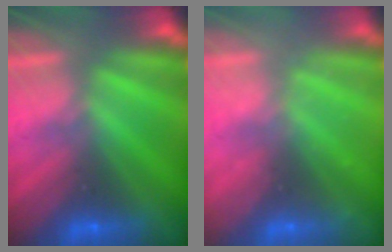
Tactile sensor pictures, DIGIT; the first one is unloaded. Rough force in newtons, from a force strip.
{"total": 2.3}